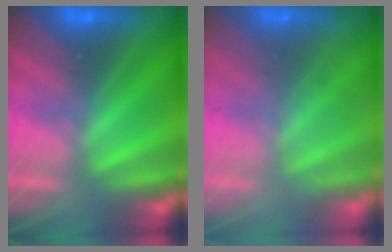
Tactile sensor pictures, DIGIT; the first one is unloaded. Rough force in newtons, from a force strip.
{"total": 2.2}